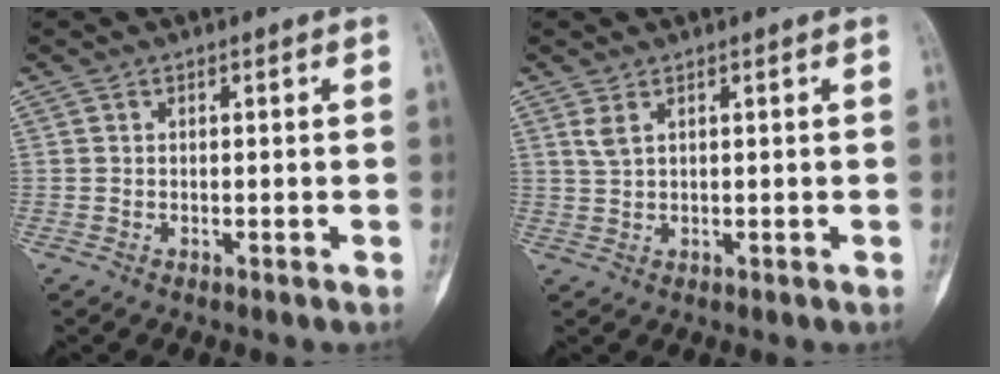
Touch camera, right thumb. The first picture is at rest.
{"total": 2.0, "force": [1.2, 0.7, 1.5], "torque": [-0.038, 0.003, 0.033]}